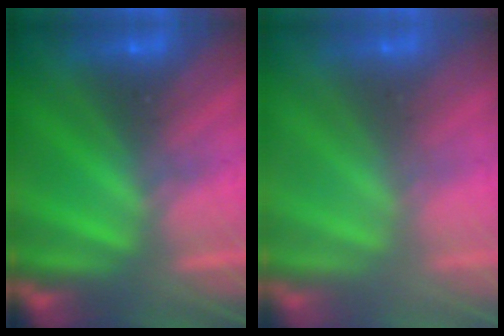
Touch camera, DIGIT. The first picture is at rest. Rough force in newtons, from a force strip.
{"total": 2.9}